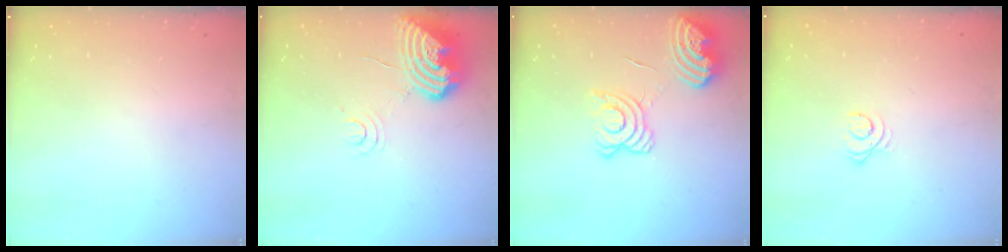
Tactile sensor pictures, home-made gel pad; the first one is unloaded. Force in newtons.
{"total": 13.8, "press": 13.7, "slide": 2.0}
{"total": 15.7, "press": 15.5, "slide": 1.9}
{"total": 2.4, "press": 2.4, "slide": 0.2}